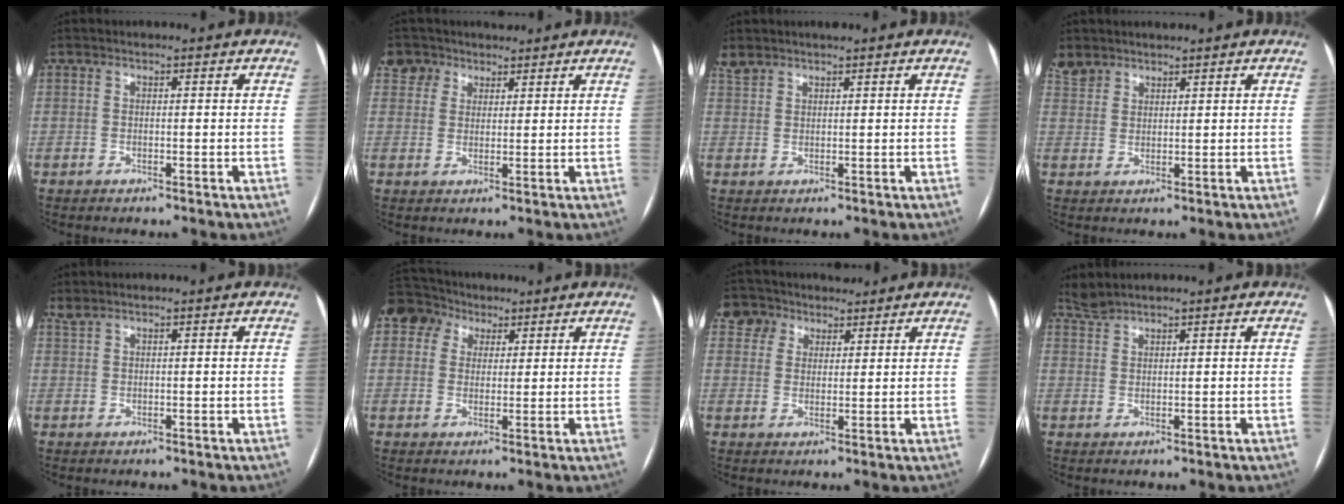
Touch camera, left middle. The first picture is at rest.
{"total": 4.6, "force": [3.0, 3.5, -0.1], "torque": [0.000, 0.022, 0.052]}
{"total": 2.9, "force": [2.6, 0.9, 0.9], "torque": [-0.022, 0.015, 0.050]}
{"total": 4.3, "force": [3.5, 2.4, 0.3], "torque": [-0.005, 0.016, 0.071]}
{"total": 0.9, "force": [0.9, 0.0, 0.3], "torque": [-0.011, 0.012, 0.025]}
{"total": 6.6, "force": [3.4, 5.4, 1.6], "torque": [-0.037, 0.036, 0.064]}
{"total": 5.7, "force": [3.8, 4.2, 0.3], "torque": [-0.015, 0.028, 0.071]}
{"total": 2.0, "force": [2.0, -0.3, -0.1], "torque": [-0.004, 0.011, 0.049]}